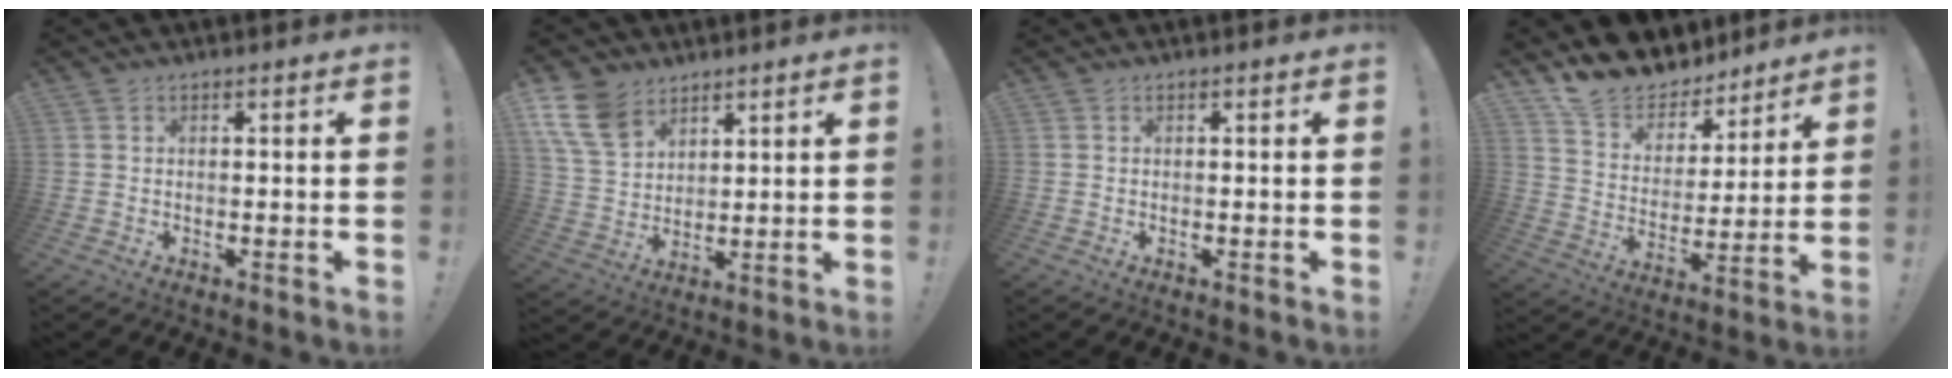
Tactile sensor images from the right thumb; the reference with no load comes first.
{"total": 12.6, "force": [7.8, 8.1, 5.7], "torque": [-0.107, -0.036, 0.159]}
{"total": 0.0}
{"total": 12.9, "force": [11.7, 5.3, 1.8], "torque": [-0.047, -0.103, 0.216]}